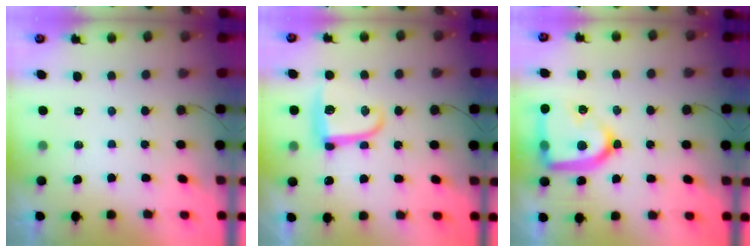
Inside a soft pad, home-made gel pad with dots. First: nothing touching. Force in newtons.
{"total": 11.0, "press": 11.0, "slide": 0.9}
{"total": 21.1, "press": 21.0, "slide": 1.9}